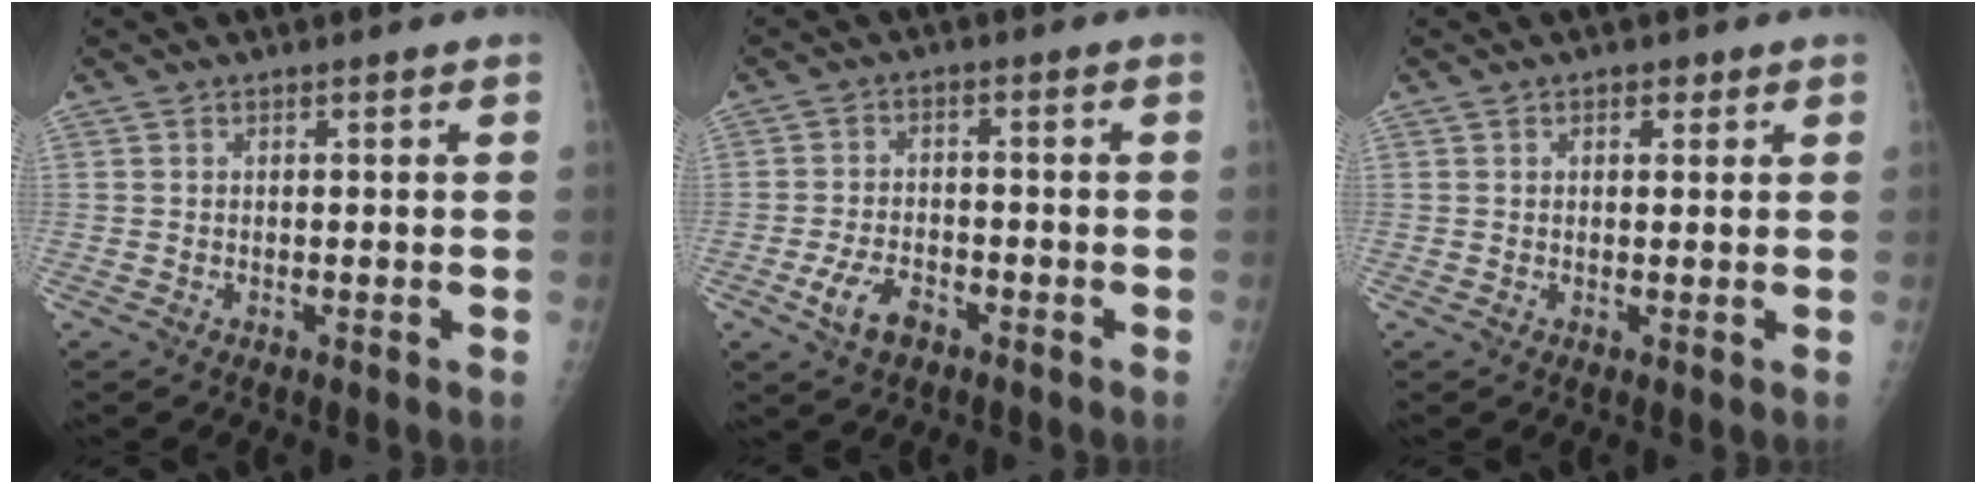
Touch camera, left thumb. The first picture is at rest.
{"total": 5.9, "force": [-3.1, 3.4, 3.8], "torque": [-0.070, 0.016, -0.055]}
{"total": 1.8, "force": [1.0, 1.1, 1.0], "torque": [-0.003, -0.002, 0.011]}